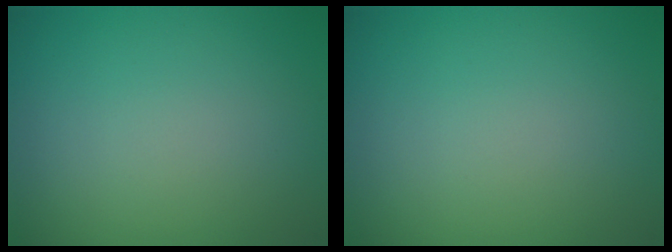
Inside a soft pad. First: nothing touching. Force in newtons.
{"total": 0.0}